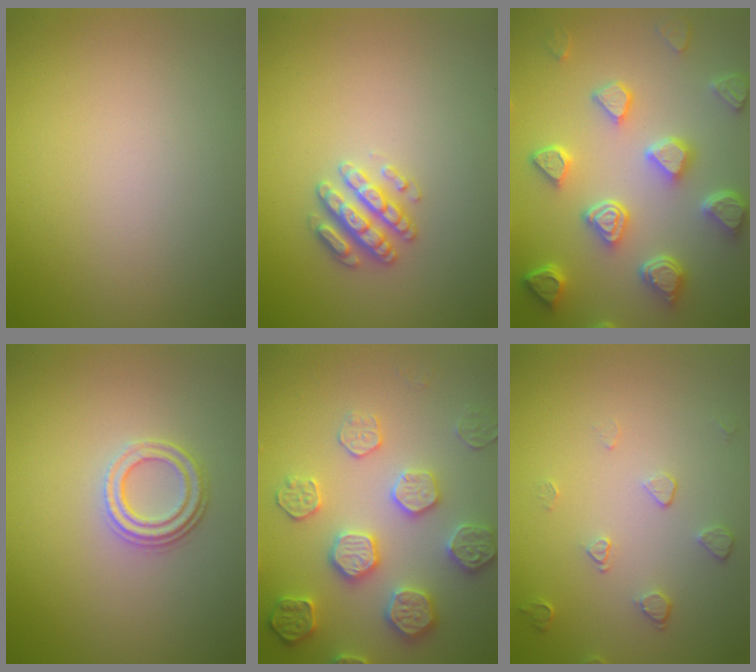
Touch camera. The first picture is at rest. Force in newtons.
{"total": 2.8, "press": 2.7, "slide": 0.6}
{"total": 7.1, "press": 5.5, "slide": 4.4}
{"total": 2.8, "press": 2.3, "slide": 1.6}
{"total": 5.1, "press": 4.9, "slide": 1.4}
{"total": 1.6, "press": 1.1, "slide": 1.2}